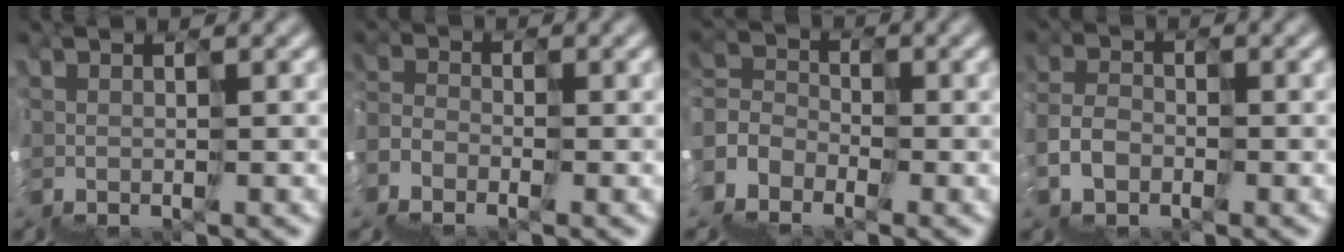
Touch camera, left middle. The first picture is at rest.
{"total": 5.0, "force": [-4.5, 1.0, -2.1], "torque": [0.047, 0.000, -0.078]}
{"total": 5.7, "force": [-5.0, 1.8, -2.1], "torque": [0.039, 0.003, -0.088]}
{"total": 3.0, "force": [-2.3, 0.7, -1.8], "torque": [0.036, 0.009, -0.051]}